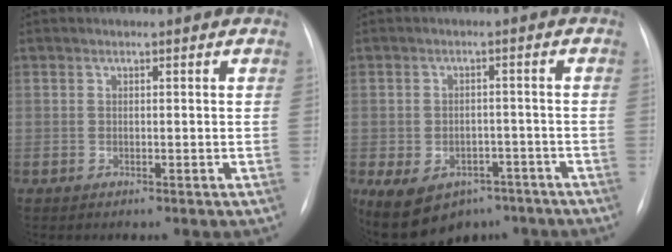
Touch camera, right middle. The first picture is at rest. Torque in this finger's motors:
{"motor_torque": [0.95, -0.82, 0.70, 0.17]}